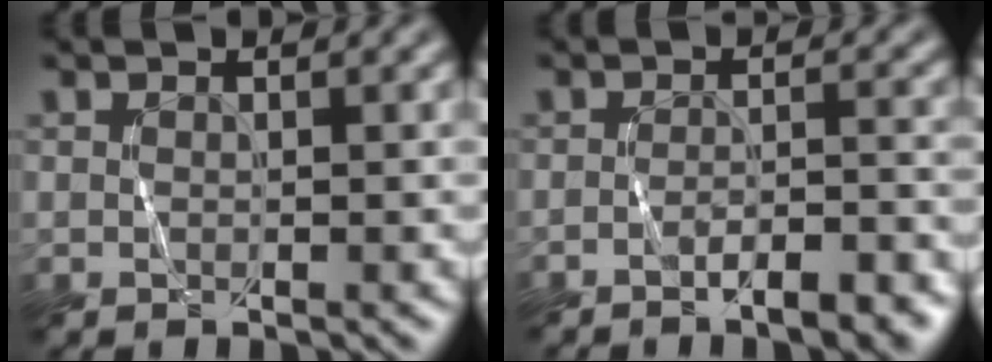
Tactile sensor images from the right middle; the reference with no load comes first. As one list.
[{"total": 3.6, "force": [-2.6, 0.7, 2.3], "torque": [-0.027, 0.006, -0.038]}]